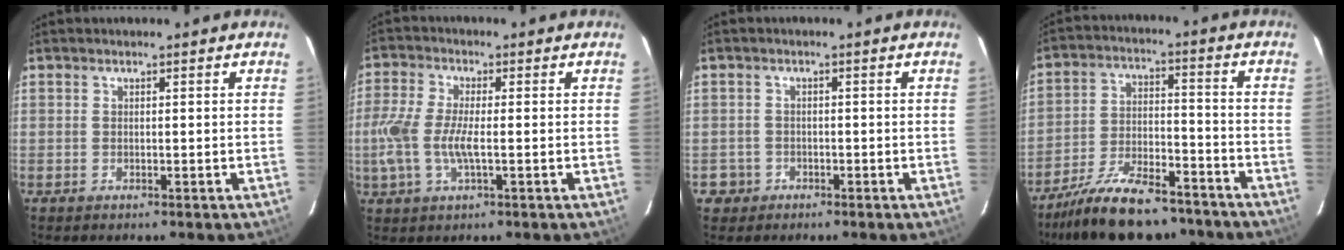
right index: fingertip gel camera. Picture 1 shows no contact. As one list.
[{"total": 8.2, "force": [-1.5, 2.6, 7.6], "torque": [-0.172, -0.001, -0.030]}, {"total": 3.2, "force": [-1.3, 2.9, 0.0], "torque": [-0.007, 0.015, -0.018]}, {"total": 18.7, "force": [-15.2, 6.4, 8.8], "torque": [-0.172, -0.011, -0.237]}]